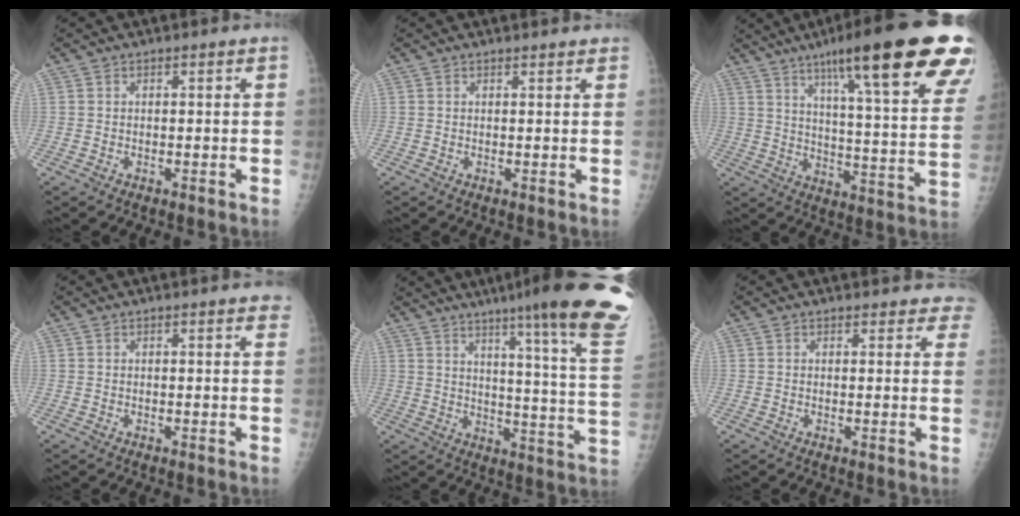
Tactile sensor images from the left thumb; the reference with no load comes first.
{"total": 1.2, "force": [1.1, 0.4, 0.3], "torque": [0.000, -0.003, 0.013]}
{"total": 28.8, "force": [17.2, 4.5, 22.7], "torque": [-0.281, -0.039, 0.240]}
{"total": 2.1, "force": [1.5, 0.7, 1.2], "torque": [0.002, 0.002, 0.013]}
{"total": 25.7, "force": [18.4, 0.8, 17.9], "torque": [-0.223, -0.112, 0.235]}
{"total": 5.1, "force": [4.6, 2.1, 0.2], "torque": [0.045, -0.018, 0.025]}